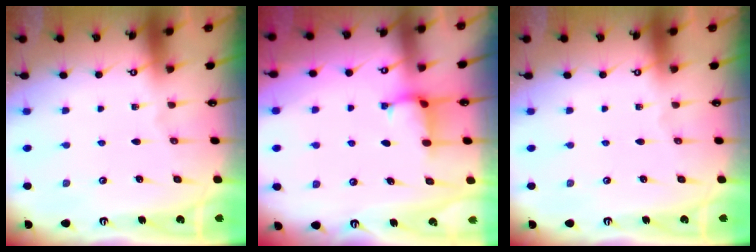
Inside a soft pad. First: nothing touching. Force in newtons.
{"total": 2.5, "press": 2.5, "slide": 0.4}
{"total": 0.0}